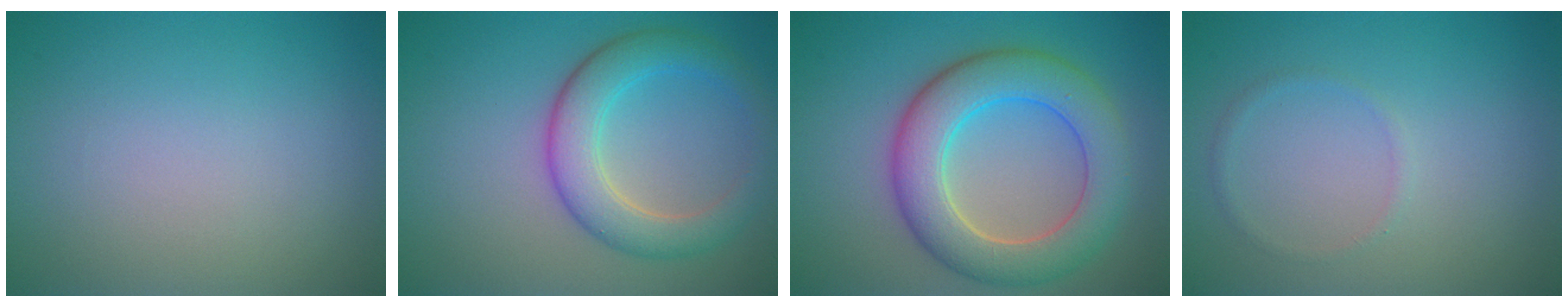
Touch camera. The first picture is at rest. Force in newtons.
{"total": 5.3, "press": 5.3, "slide": 0.1}
{"total": 7.6, "press": 7.6, "slide": 0.2}
{"total": 0.8, "press": 0.8, "slide": 0.1}